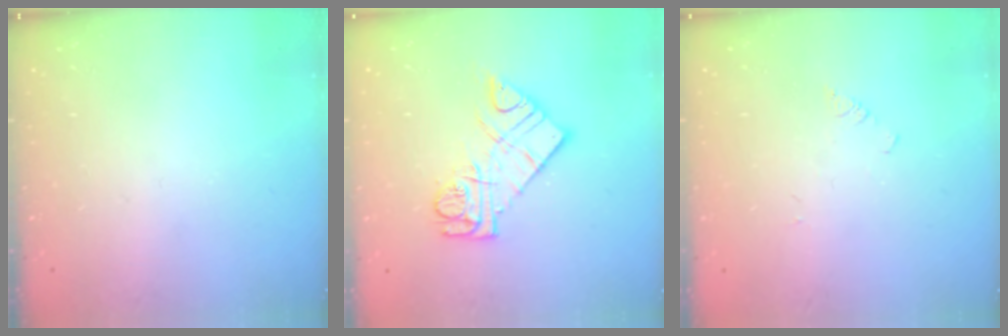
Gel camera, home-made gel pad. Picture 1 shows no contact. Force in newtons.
{"total": 12.0, "press": 11.9, "slide": 1.1}
{"total": 1.0, "press": 0.9, "slide": 0.2}